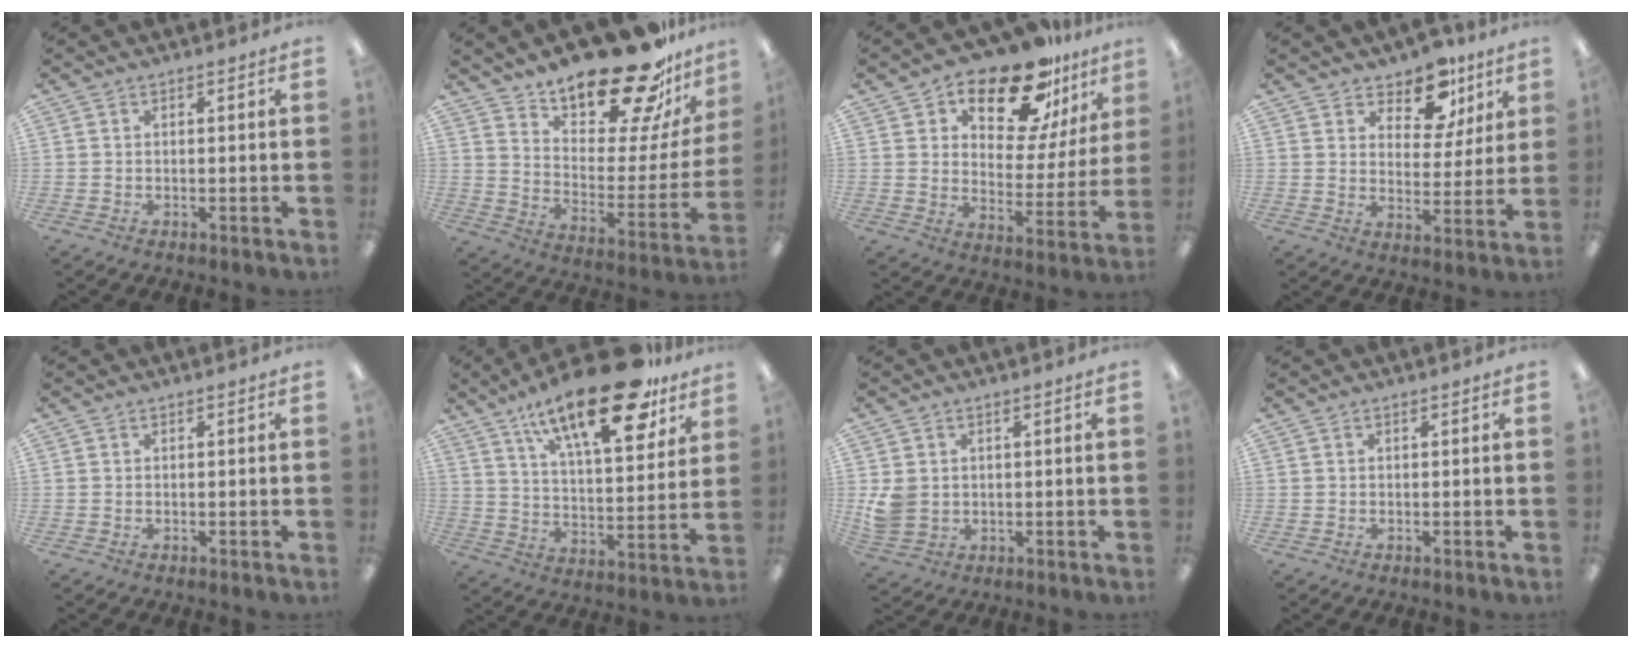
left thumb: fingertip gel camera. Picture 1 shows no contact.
{"total": 23.7, "force": [19.6, 6.9, 11.5], "torque": [-0.158, -0.148, 0.323]}
{"total": 18.8, "force": [14.3, 8.0, 9.2], "torque": [-0.146, -0.094, 0.244]}
{"total": 10.6, "force": [7.9, 5.8, 4.1], "torque": [-0.059, -0.050, 0.142]}
{"total": 0.0}
{"total": 23.1, "force": [15.3, 7.8, 15.3], "torque": [-0.233, -0.087, 0.250]}
{"total": 5.5, "force": [0.8, 4.9, 2.4], "torque": [-0.047, 0.002, 0.016]}
{"total": 0.0}